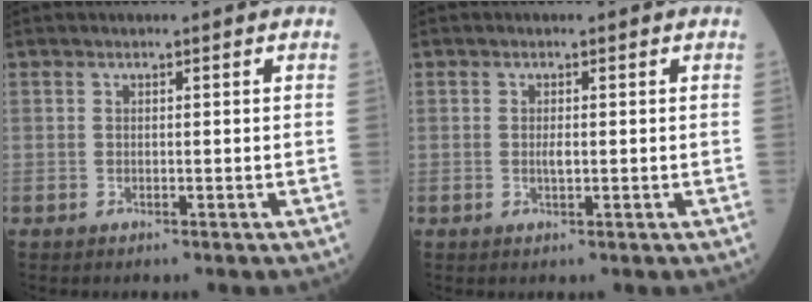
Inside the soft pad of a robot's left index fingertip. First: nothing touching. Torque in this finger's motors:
{"motor_torque": [0.25, -0.06, 0.03, 0.00]}